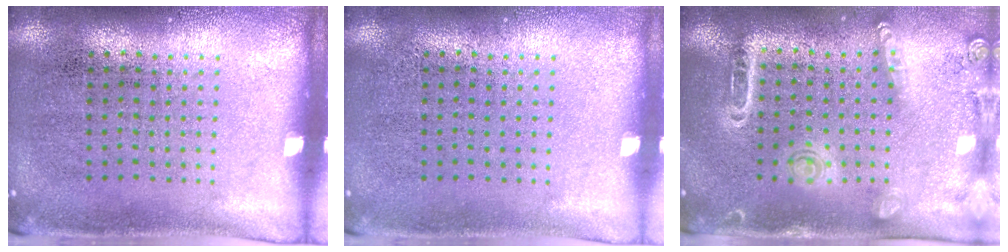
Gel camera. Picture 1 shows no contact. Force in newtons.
{"total": 0.0}
{"total": 1.6, "press": 1.5, "slide": 0.4}